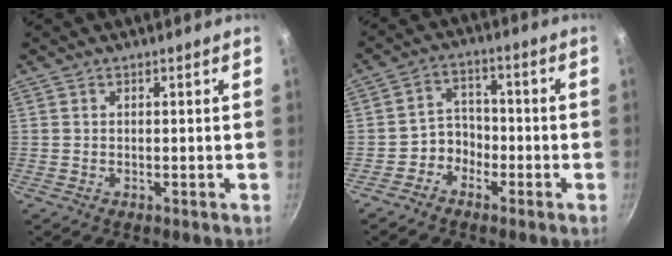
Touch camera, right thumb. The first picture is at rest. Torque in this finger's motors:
{"motor_torque": [-0.28, -0.40, -0.16, 0.00, 0.05]}